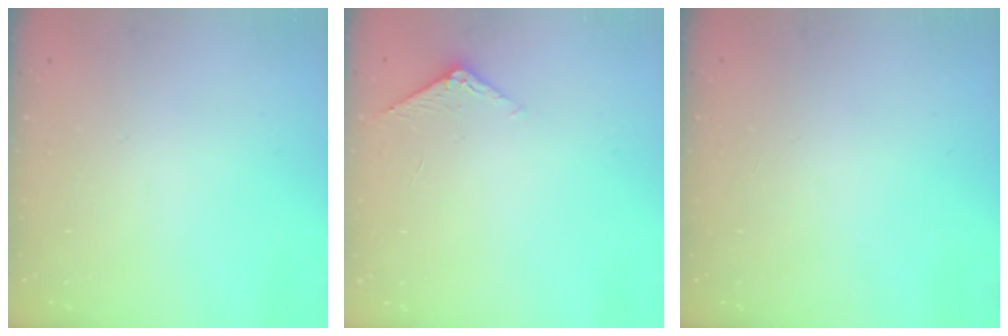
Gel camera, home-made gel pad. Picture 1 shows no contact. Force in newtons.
{"total": 5.0, "press": 4.9, "slide": 0.5}
{"total": 0.0}